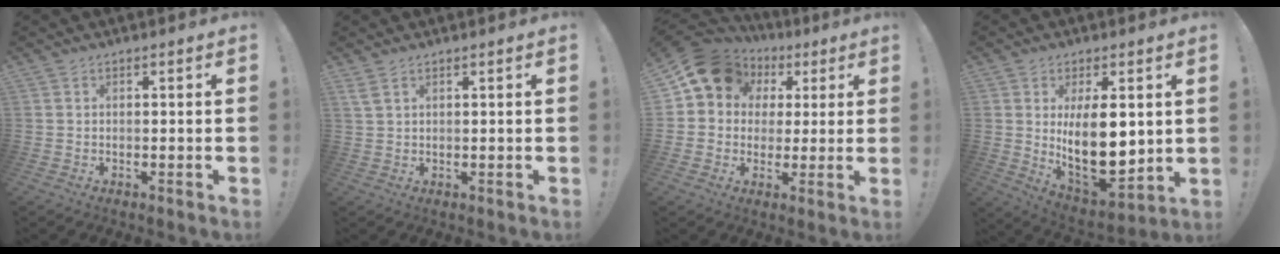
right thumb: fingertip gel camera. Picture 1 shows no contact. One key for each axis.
{"total": 2.4, "fx": 1.5, "fy": 0.5, "fz": 1.8, "tx": -0.042, "ty": -0.002, "tz": 0.030}
{"total": 13.5, "fx": 5.3, "fy": 11.0, "fz": 5.8, "tx": -0.080, "ty": -0.020, "tz": 0.104}
{"total": 17.1, "fx": 2.2, "fy": 8.1, "fz": 14.9, "tx": -0.241, "ty": -0.036, "tz": 0.045}